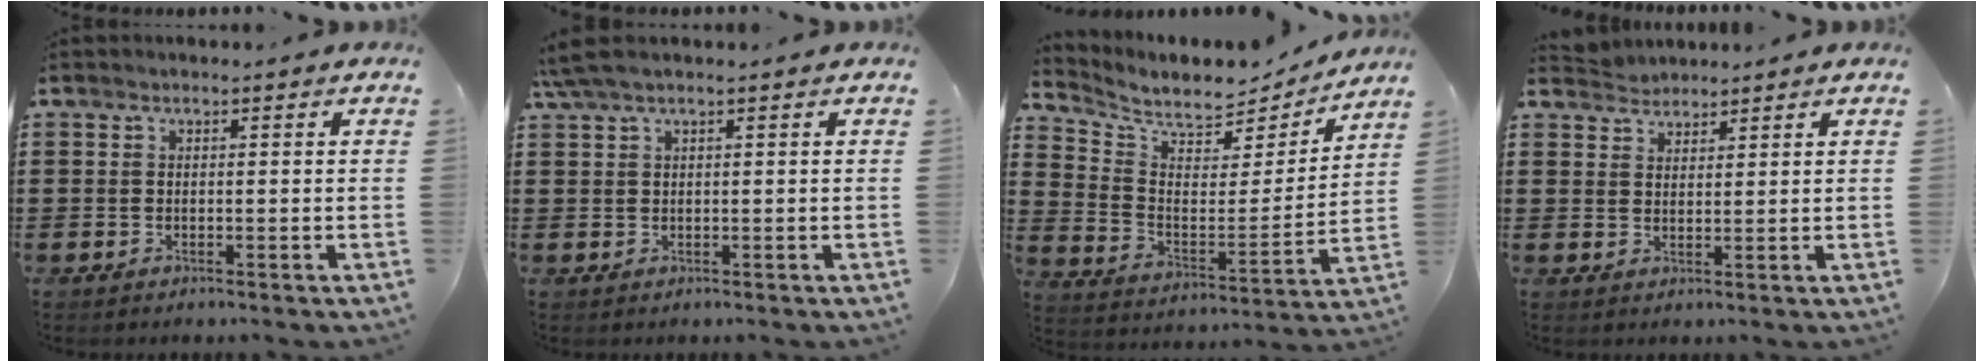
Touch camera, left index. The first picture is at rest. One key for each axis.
{"total": 2.0, "fx": 1.2, "fy": 0.0, "fz": 1.7, "tx": -0.033, "ty": -0.002, "tz": 0.023}
{"total": 6.4, "fx": 5.9, "fy": 1.9, "fz": 1.7, "tx": -0.061, "ty": -0.050, "tz": 0.098}
{"total": 2.5, "fx": 2.5, "fy": 0.5, "fz": -0.4, "tx": 0.001, "ty": -0.001, "tz": 0.049}